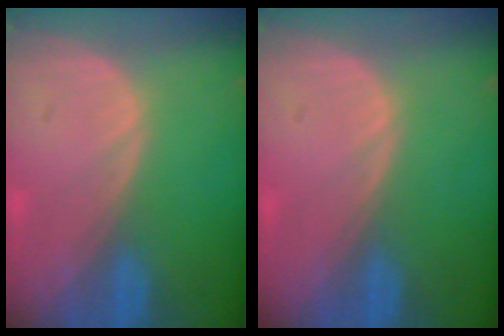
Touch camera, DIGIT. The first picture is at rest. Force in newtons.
{"total": 0.0}